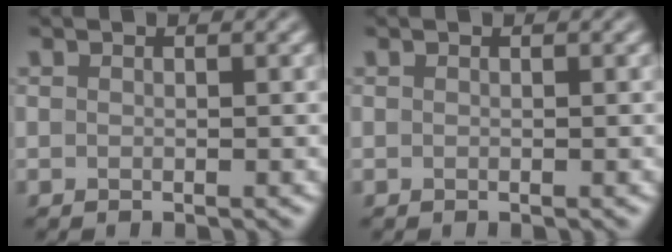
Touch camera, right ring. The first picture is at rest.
{"total": 0.0}